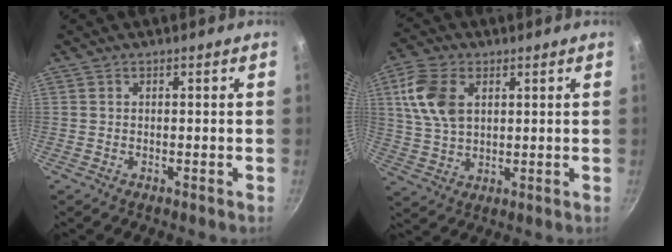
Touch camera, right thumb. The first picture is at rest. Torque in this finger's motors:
{"motor_torque": [-0.71, 1.14, 1.02, 0.50, 0.13]}